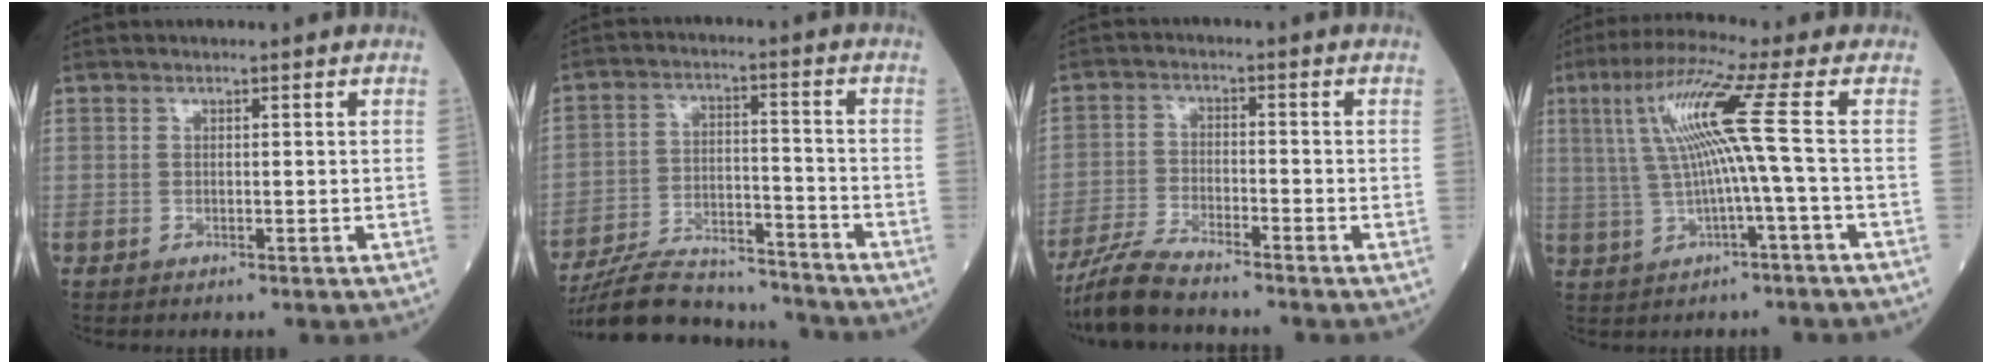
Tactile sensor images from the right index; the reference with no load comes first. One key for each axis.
{"total": 15.8, "fx": -15.0, "fy": 3.1, "fz": 4.1, "tx": -0.076, "ty": 0.013, "tz": -0.239}
{"total": 4.1, "fx": -3.8, "fy": 0.2, "fz": 1.7, "tx": -0.039, "ty": -0.014, "tz": -0.076}
{"total": 9.4, "fx": 1.2, "fy": -1.7, "fz": 9.1, "tx": -0.174, "ty": 0.023, "tz": 0.030}